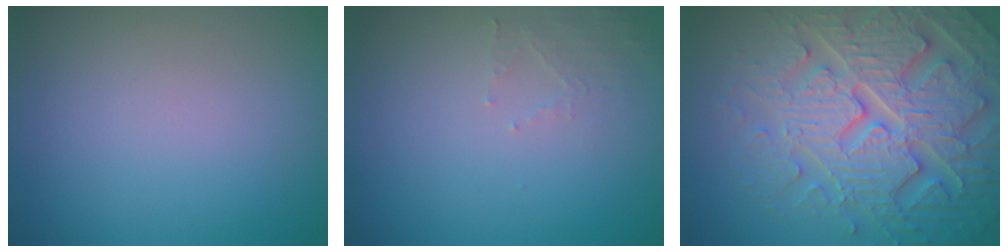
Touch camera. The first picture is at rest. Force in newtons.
{"total": 1.4, "press": 1.3, "slide": 0.3}
{"total": 8.2, "press": 7.9, "slide": 1.8}